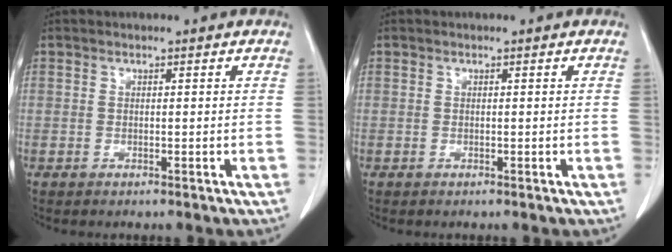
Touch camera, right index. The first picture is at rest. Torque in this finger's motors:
{"motor_torque": [0.00, 0.00, 0.00, 0.00]}